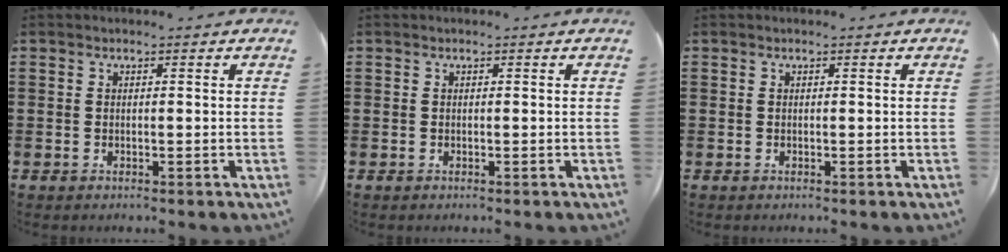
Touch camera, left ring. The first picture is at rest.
{"total": 0.0}
{"total": 0.0}